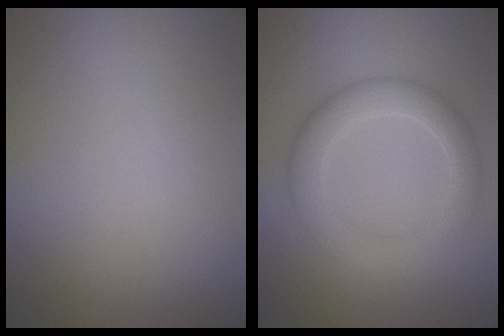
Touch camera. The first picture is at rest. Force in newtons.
{"total": 4.3, "press": 4.3, "slide": 0.3}